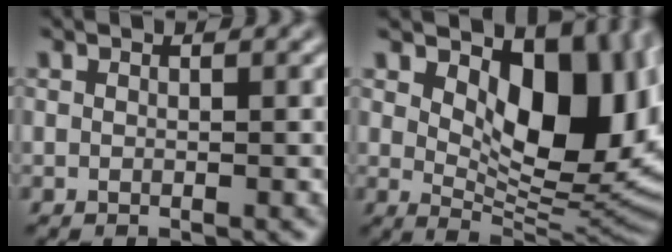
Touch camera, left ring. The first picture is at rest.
{"total": 13.1, "force": [4.0, 6.8, 10.4], "torque": [-0.132, -0.011, 0.075]}